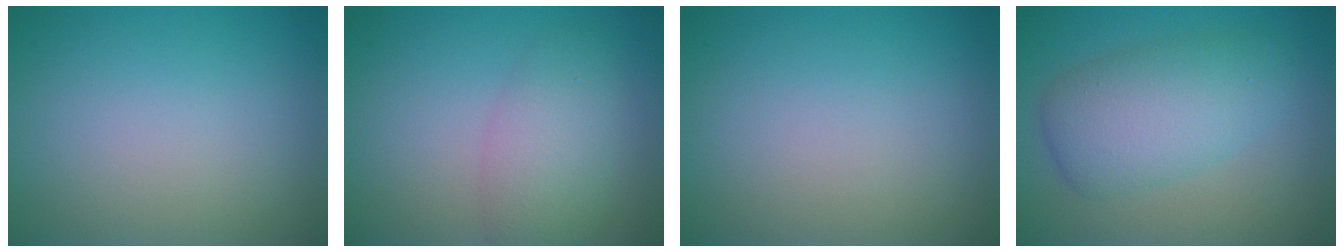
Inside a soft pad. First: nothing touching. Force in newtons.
{"total": 3.8, "press": 3.8, "slide": 0.1}
{"total": 0.0}
{"total": 3.9, "press": 3.8, "slide": 0.4}